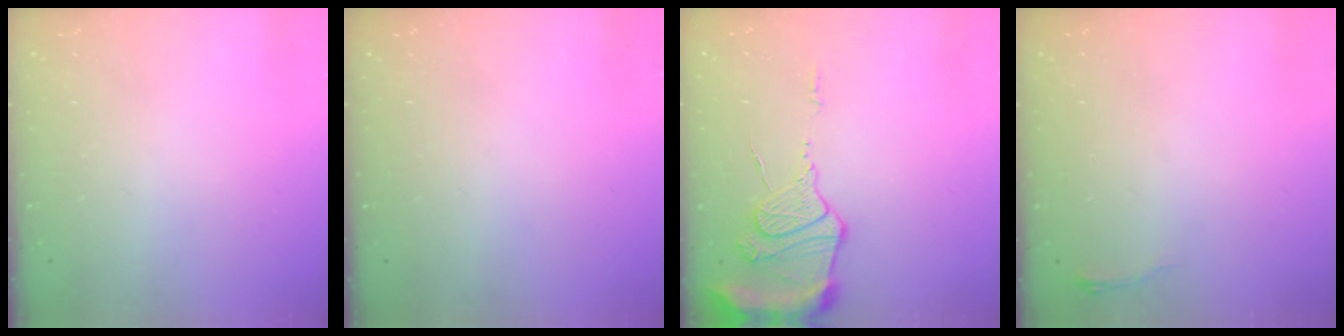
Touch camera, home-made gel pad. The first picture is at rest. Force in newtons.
{"total": 0.0}
{"total": 12.5, "press": 12.4, "slide": 1.1}
{"total": 3.1, "press": 3.1, "slide": 0.5}